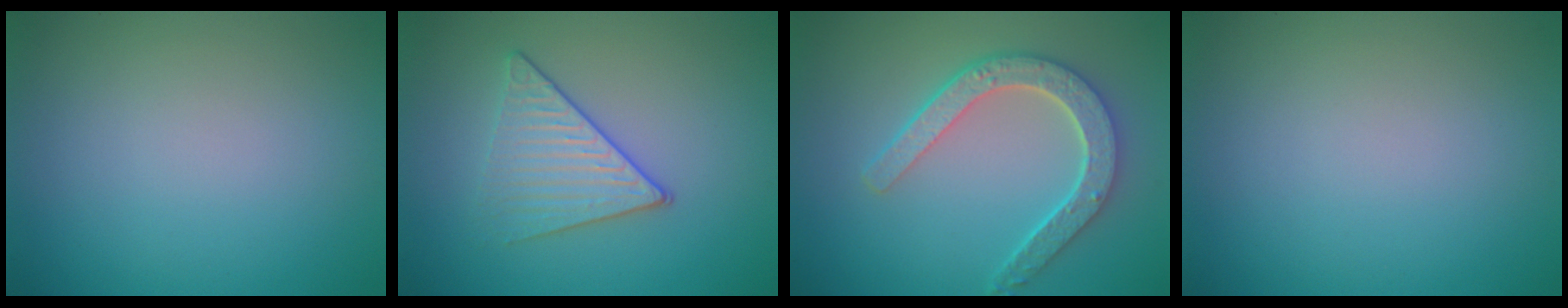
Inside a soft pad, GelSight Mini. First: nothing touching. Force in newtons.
{"total": 3.3, "press": 3.1, "slide": 1.1}
{"total": 5.0, "press": 4.0, "slide": 3.1}
{"total": 0.0}